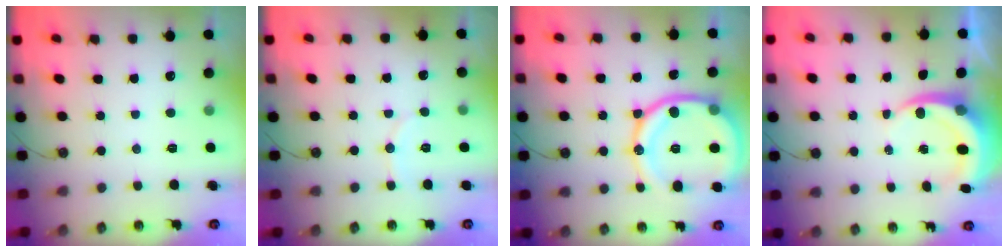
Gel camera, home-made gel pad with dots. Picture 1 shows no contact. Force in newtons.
{"total": 4.6, "press": 4.5, "slide": 1.2}
{"total": 20.6, "press": 20.4, "slide": 2.6}
{"total": 6.5, "press": 6.4, "slide": 0.8}